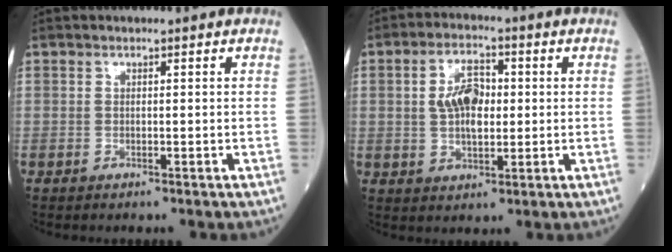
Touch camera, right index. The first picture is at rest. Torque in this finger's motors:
{"motor_torque": [0.33, 0.08, 0.16, 0.05]}